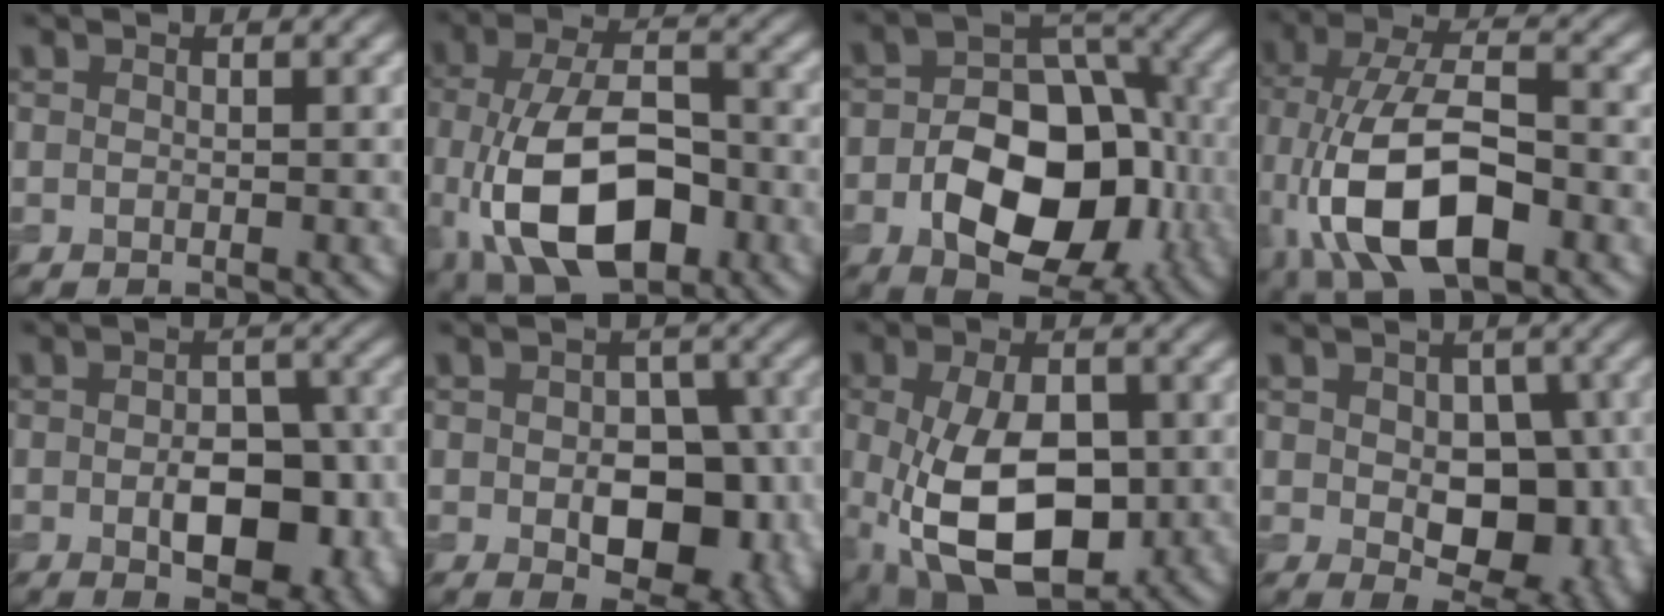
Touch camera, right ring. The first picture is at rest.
{"total": 11.5, "force": [-3.8, 6.4, 8.7], "torque": [-0.176, -0.016, -0.068]}
{"total": 12.1, "force": [-3.6, 7.9, 8.4], "torque": [-0.133, -0.013, -0.055]}
{"total": 11.5, "force": [-3.6, 5.7, 9.4], "torque": [-0.182, -0.002, -0.071]}
{"total": 8.1, "force": [-2.2, 4.6, 6.4], "torque": [-0.095, -0.017, -0.025]}
{"total": 9.5, "force": [-2.2, 5.9, 7.2], "torque": [-0.101, -0.023, -0.019]}
{"total": 10.9, "force": [-2.5, 6.2, 8.6], "torque": [-0.172, -0.026, -0.040]}
{"total": 9.8, "force": [-1.3, 6.3, 7.4], "torque": [-0.097, -0.021, -0.006]}